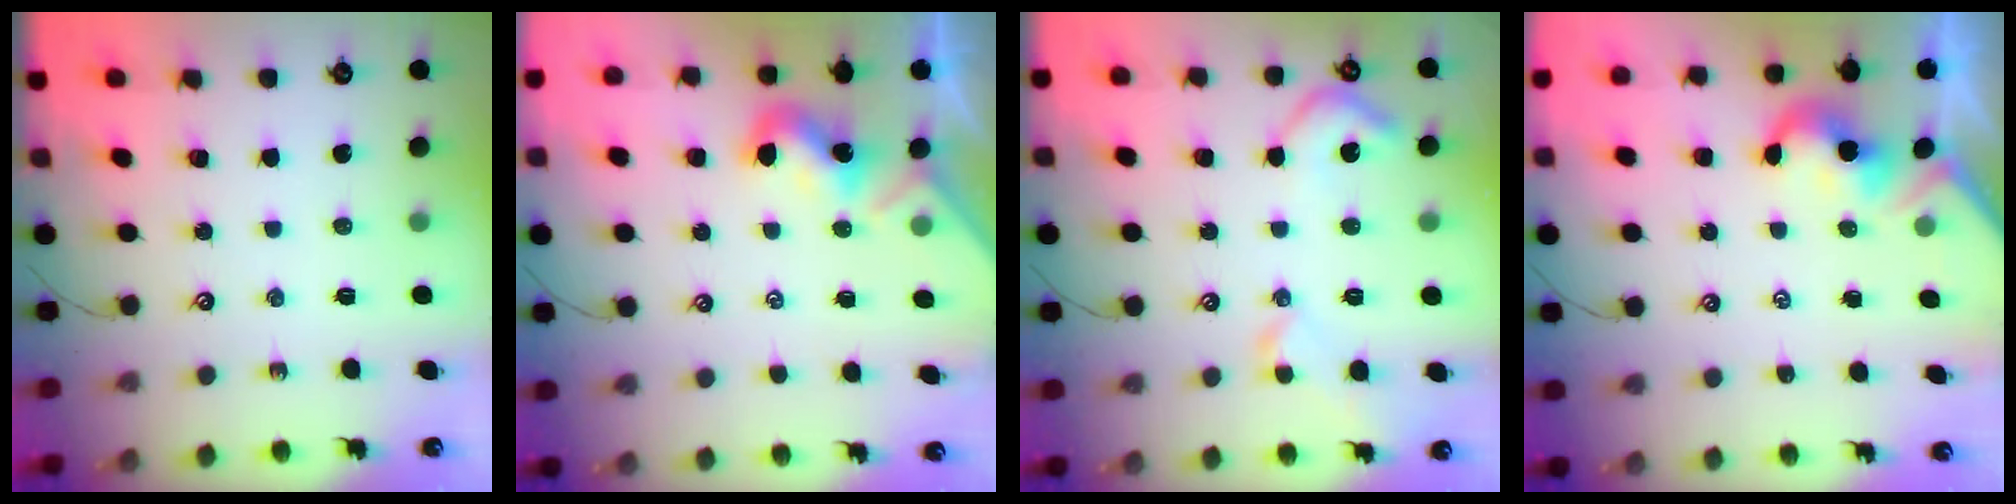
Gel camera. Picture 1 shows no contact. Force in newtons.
{"total": 2.0, "press": 2.0, "slide": 0.5}
{"total": 5.8, "press": 5.7, "slide": 1.0}
{"total": 1.9, "press": 1.9, "slide": 0.5}